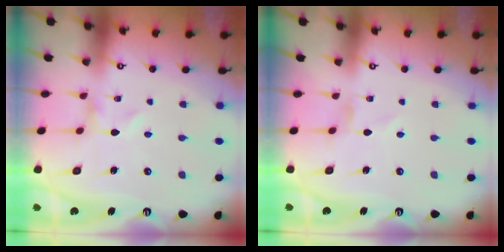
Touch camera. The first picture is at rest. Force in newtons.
{"total": 1.1, "press": 1.1, "slide": 0.1}